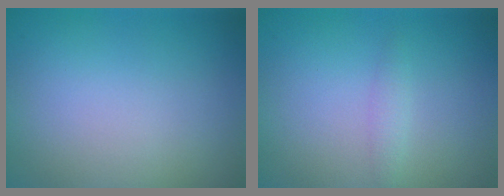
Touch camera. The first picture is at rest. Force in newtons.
{"total": 1.0, "press": 1.0, "slide": 0.0}